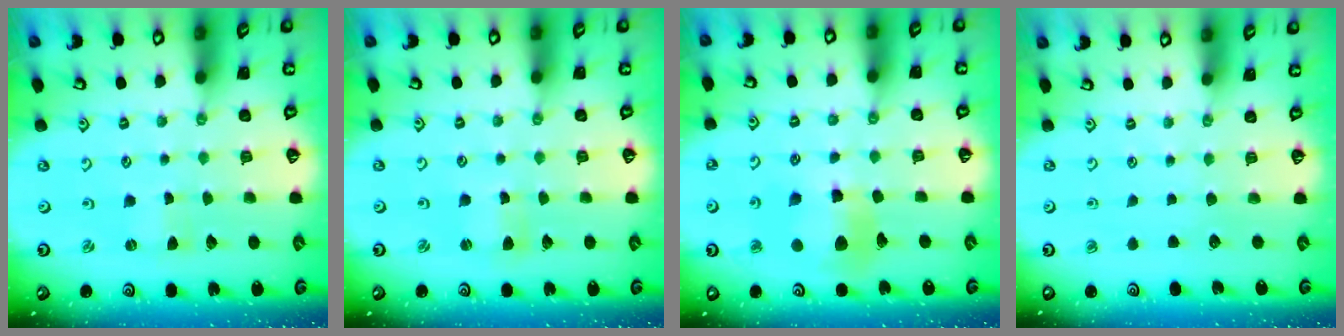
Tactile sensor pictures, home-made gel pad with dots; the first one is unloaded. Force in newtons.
{"total": 1.7, "press": 1.7, "slide": 0.2}
{"total": 10.3, "press": 10.2, "slide": 1.3}
{"total": 0.0}